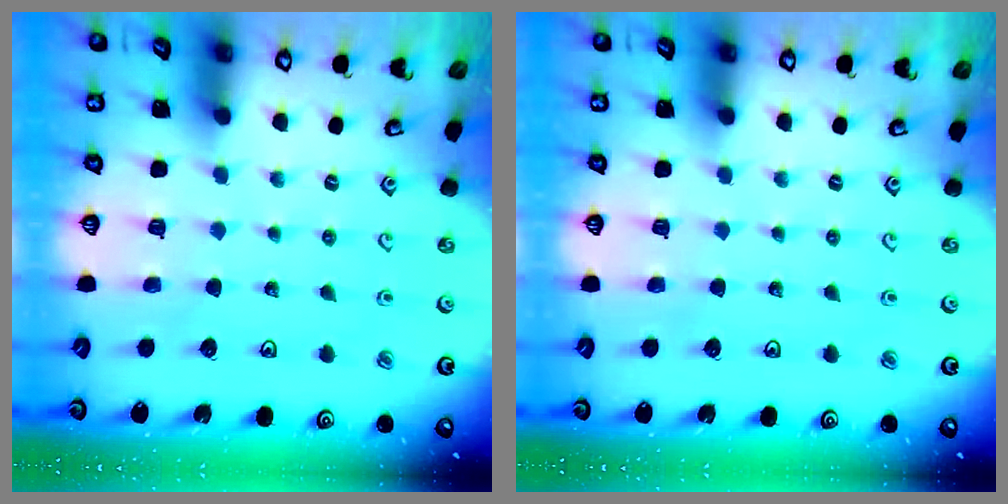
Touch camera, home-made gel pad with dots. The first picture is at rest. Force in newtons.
{"total": 0.0}